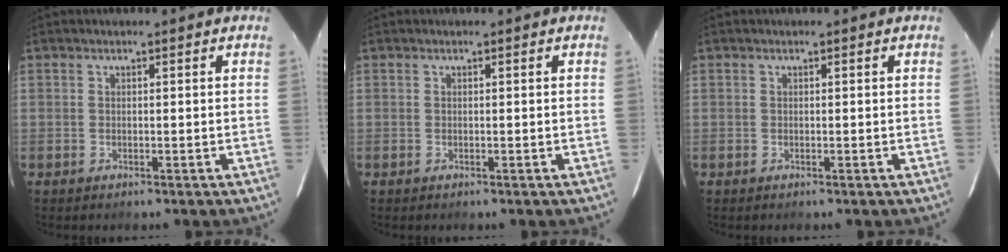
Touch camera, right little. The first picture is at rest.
{"total": 0.0}
{"total": 0.0}